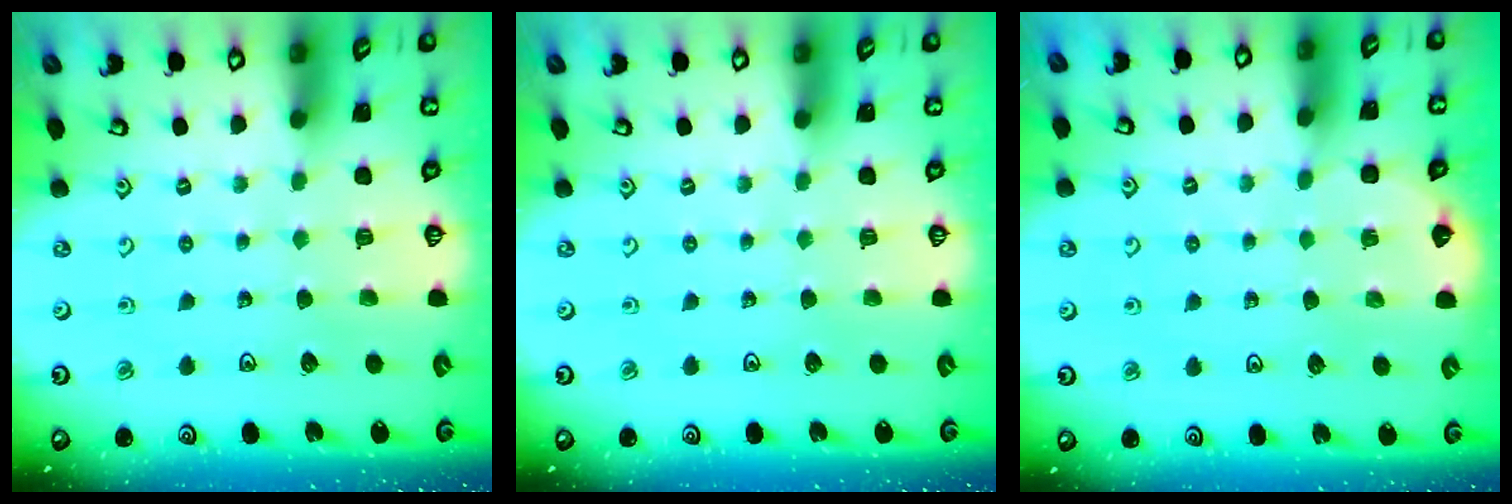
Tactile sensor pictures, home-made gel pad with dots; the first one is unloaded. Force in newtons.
{"total": 0.0}
{"total": 2.3, "press": 2.3, "slide": 0.1}